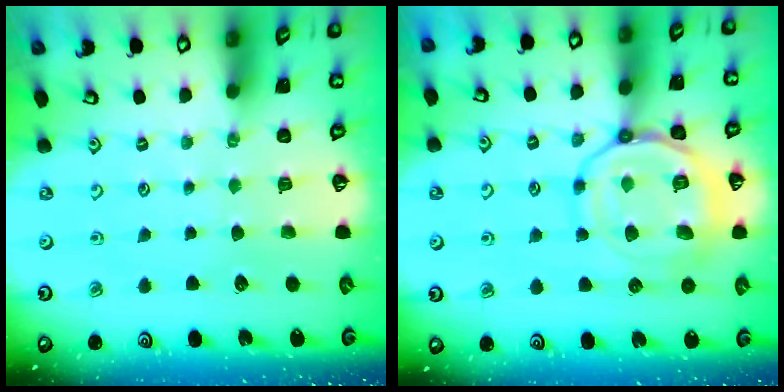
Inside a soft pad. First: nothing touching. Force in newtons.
{"total": 15.7, "press": 15.6, "slide": 1.5}